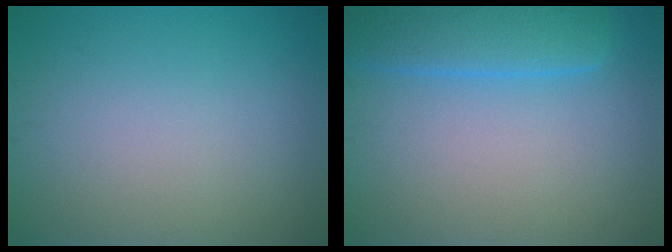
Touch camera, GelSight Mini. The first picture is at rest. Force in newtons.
{"total": 4.8, "press": 4.8, "slide": 0.2}